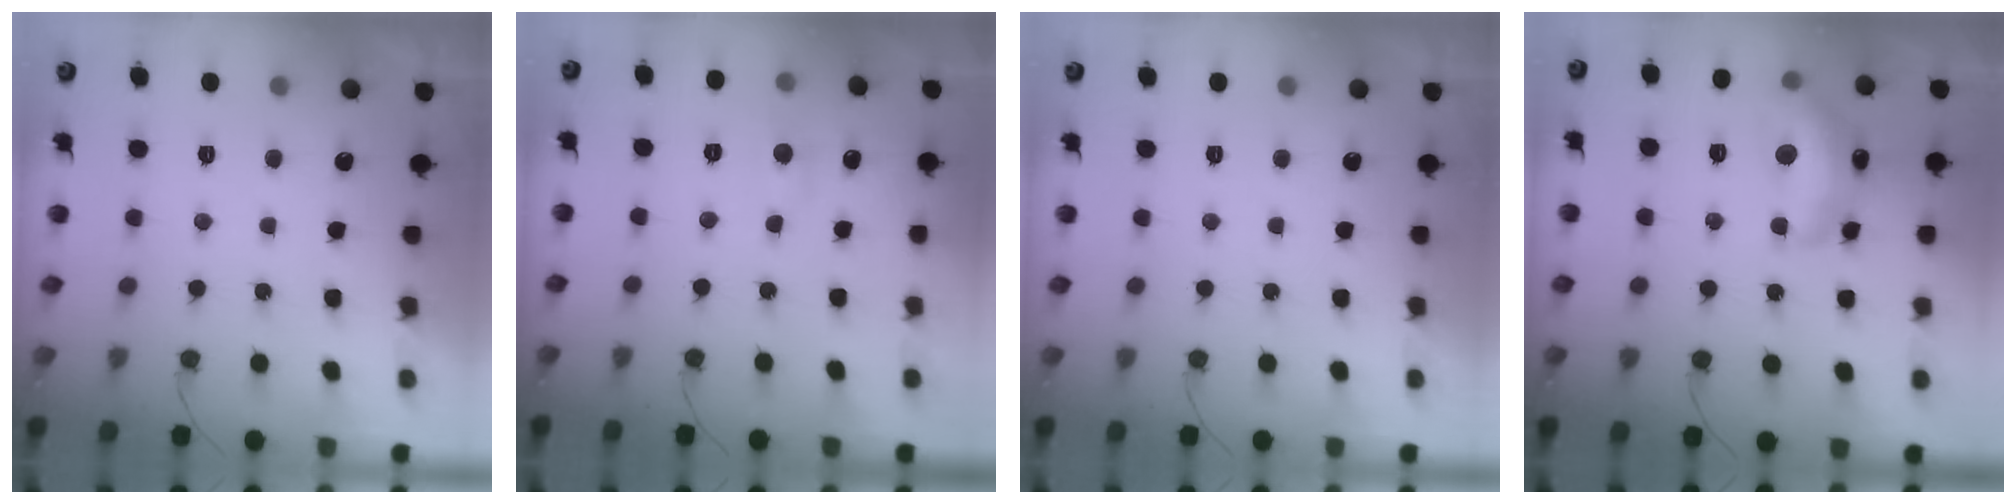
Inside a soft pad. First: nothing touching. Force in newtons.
{"total": 3.2, "press": 3.2, "slide": 0.4}
{"total": 0.0}
{"total": 14.8, "press": 14.8, "slide": 1.1}